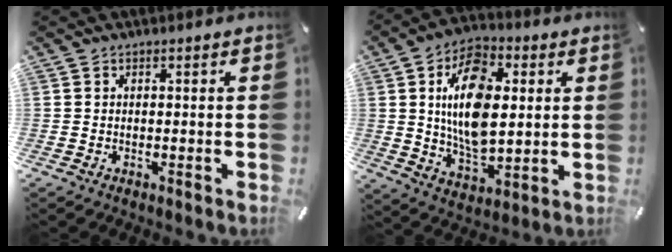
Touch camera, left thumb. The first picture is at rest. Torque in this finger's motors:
{"motor_torque": [0.81, 0.76, 1.95, -0.83, 0.67]}